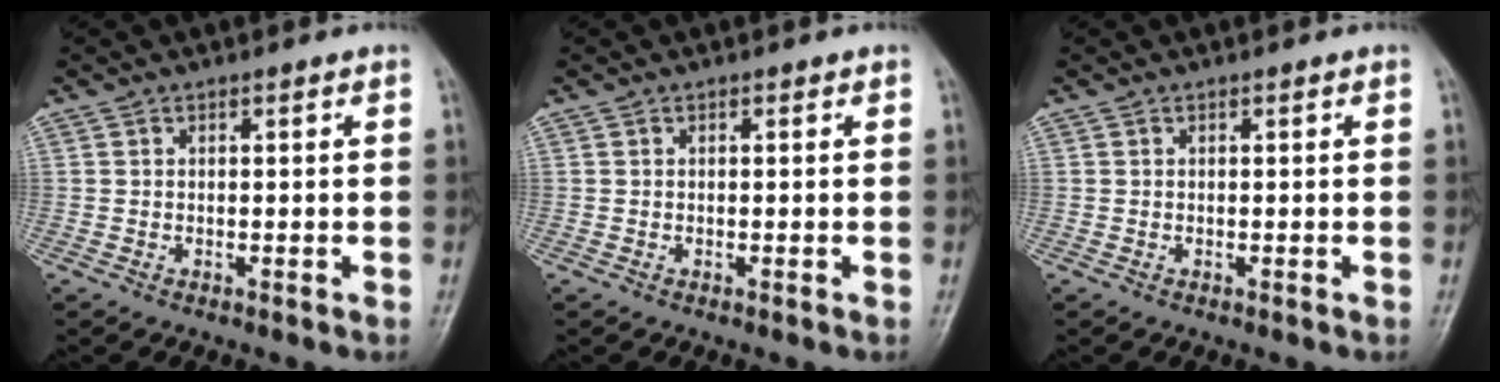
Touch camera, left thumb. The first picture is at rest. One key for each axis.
{"total": 0.0}
{"total": 0.0}